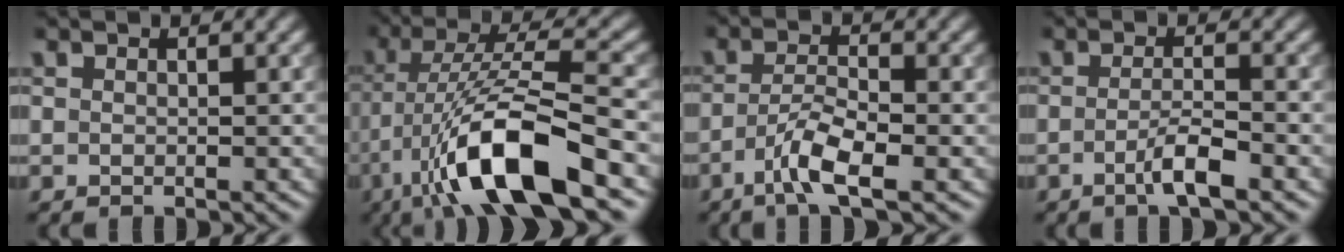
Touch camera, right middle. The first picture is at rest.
{"total": 11.1, "force": [-5.3, 2.7, 9.4], "torque": [-0.174, 0.010, -0.099]}
{"total": 4.3, "force": [-2.3, 0.9, 3.5], "torque": [-0.070, 0.003, -0.050]}
{"total": 2.9, "force": [-1.2, 0.5, 2.6], "torque": [-0.043, 0.006, -0.028]}